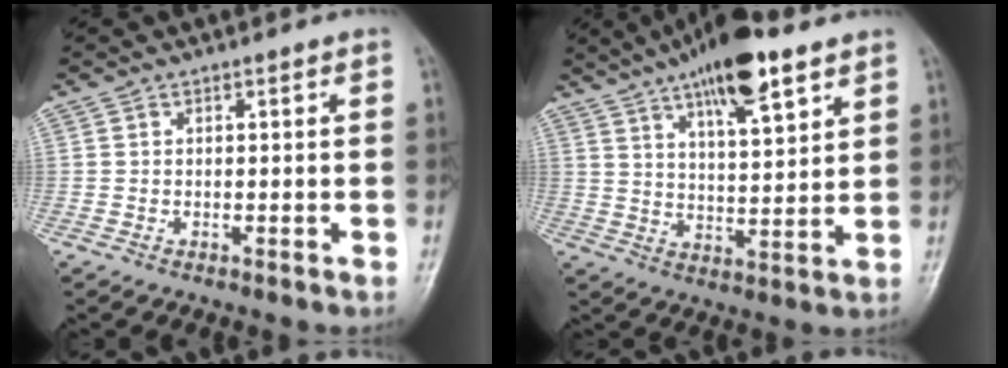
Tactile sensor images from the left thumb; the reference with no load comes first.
{"total": 15.0, "force": [9.1, 4.5, 11.1], "torque": [-0.157, -0.033, 0.147]}